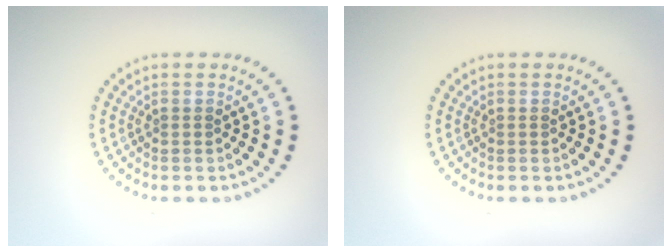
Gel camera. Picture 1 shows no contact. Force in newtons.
{"total": 0.0}